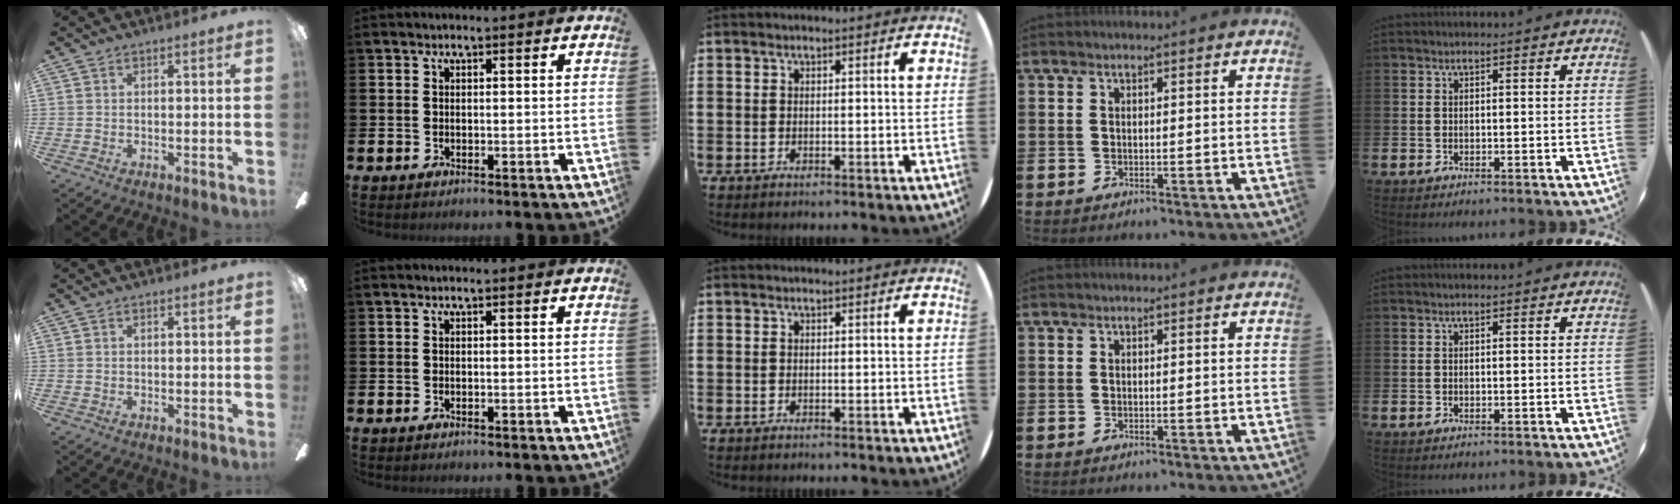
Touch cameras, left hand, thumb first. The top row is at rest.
{}